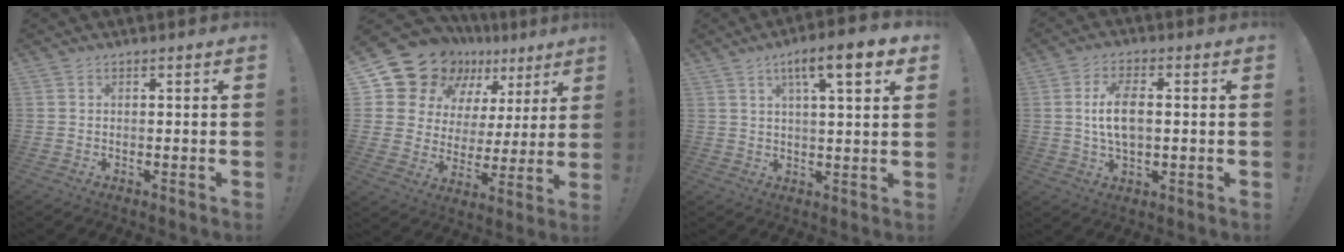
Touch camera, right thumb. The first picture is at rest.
{"total": 16.8, "force": [13.1, 9.1, 5.3], "torque": [-0.106, -0.096, 0.259]}
{"total": 10.4, "force": [4.9, 1.9, 9.0], "torque": [-0.129, -0.017, 0.071]}
{"total": 9.1, "force": [0.5, 4.8, 7.7], "torque": [-0.143, 0.002, 0.007]}